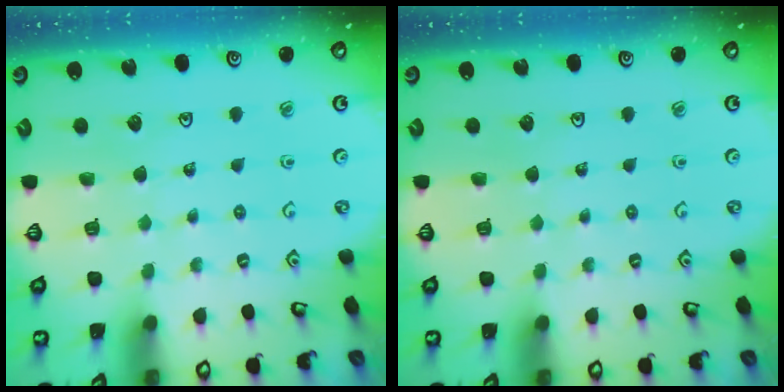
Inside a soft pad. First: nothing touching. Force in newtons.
{"total": 0.0}